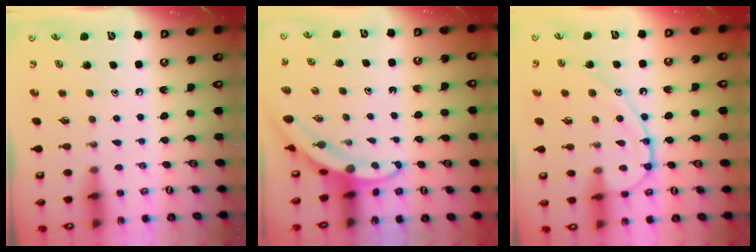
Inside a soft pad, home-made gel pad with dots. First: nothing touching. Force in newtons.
{"total": 3.4, "press": 3.4, "slide": 0.2}
{"total": 11.6, "press": 11.6, "slide": 0.6}